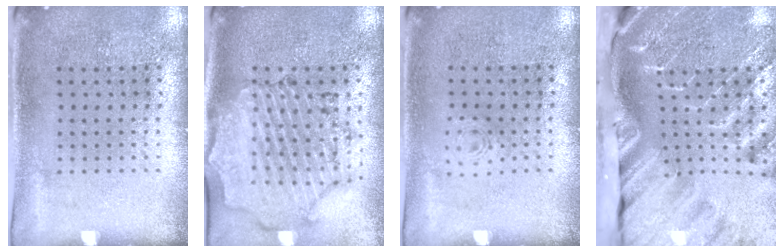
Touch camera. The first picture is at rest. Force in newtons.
{"total": 1.7, "press": 1.6, "slide": 0.3}
{"total": 0.6, "press": 0.6, "slide": 0.1}
{"total": 4.5, "press": 3.3, "slide": 3.0}